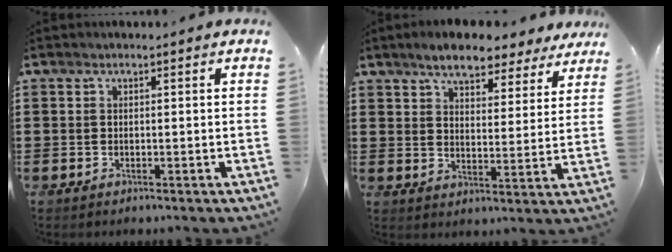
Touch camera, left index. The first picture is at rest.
{"total": 5.9, "force": [5.4, 1.5, 2.1], "torque": [-0.054, -0.017, 0.095]}